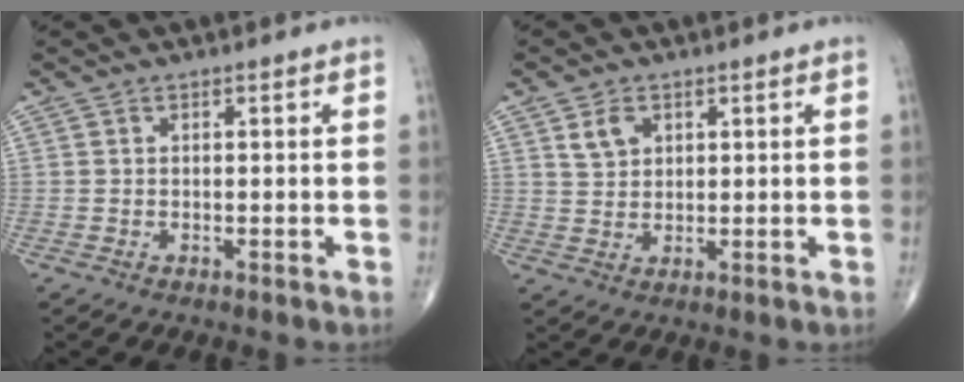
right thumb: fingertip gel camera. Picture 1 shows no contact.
{"total": 3.9, "force": [1.9, 2.7, 2.0], "torque": [-0.026, -0.009, 0.039]}